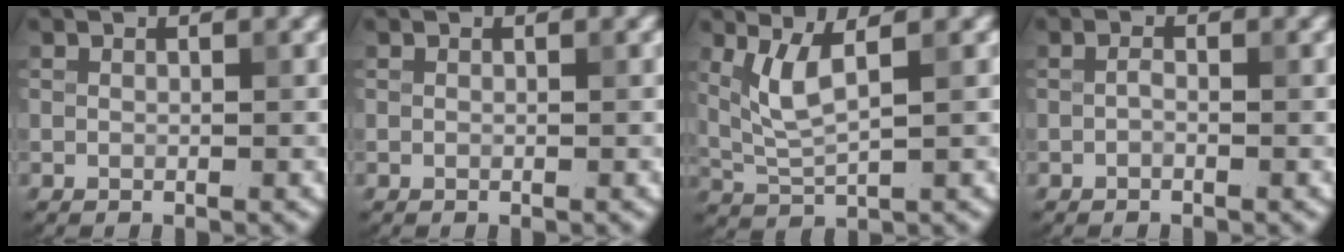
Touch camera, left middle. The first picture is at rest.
{"total": 0.0}
{"total": 3.5, "force": [1.3, 0.8, 3.1], "torque": [-0.076, -0.004, 0.034]}
{"total": 0.6, "force": [-0.3, 0.2, 0.5], "torque": [-0.014, 0.001, -0.007]}